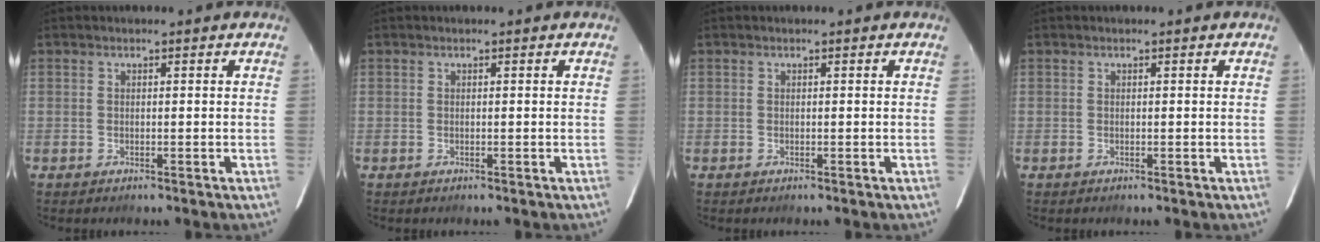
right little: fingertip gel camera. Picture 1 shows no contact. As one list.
[{"total": 0.0}, {"total": 0.0}, {"total": 0.0}]